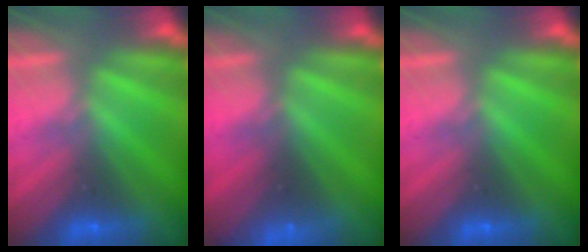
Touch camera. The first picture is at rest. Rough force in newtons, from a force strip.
{"total": 3.8}
{"total": 0.0}